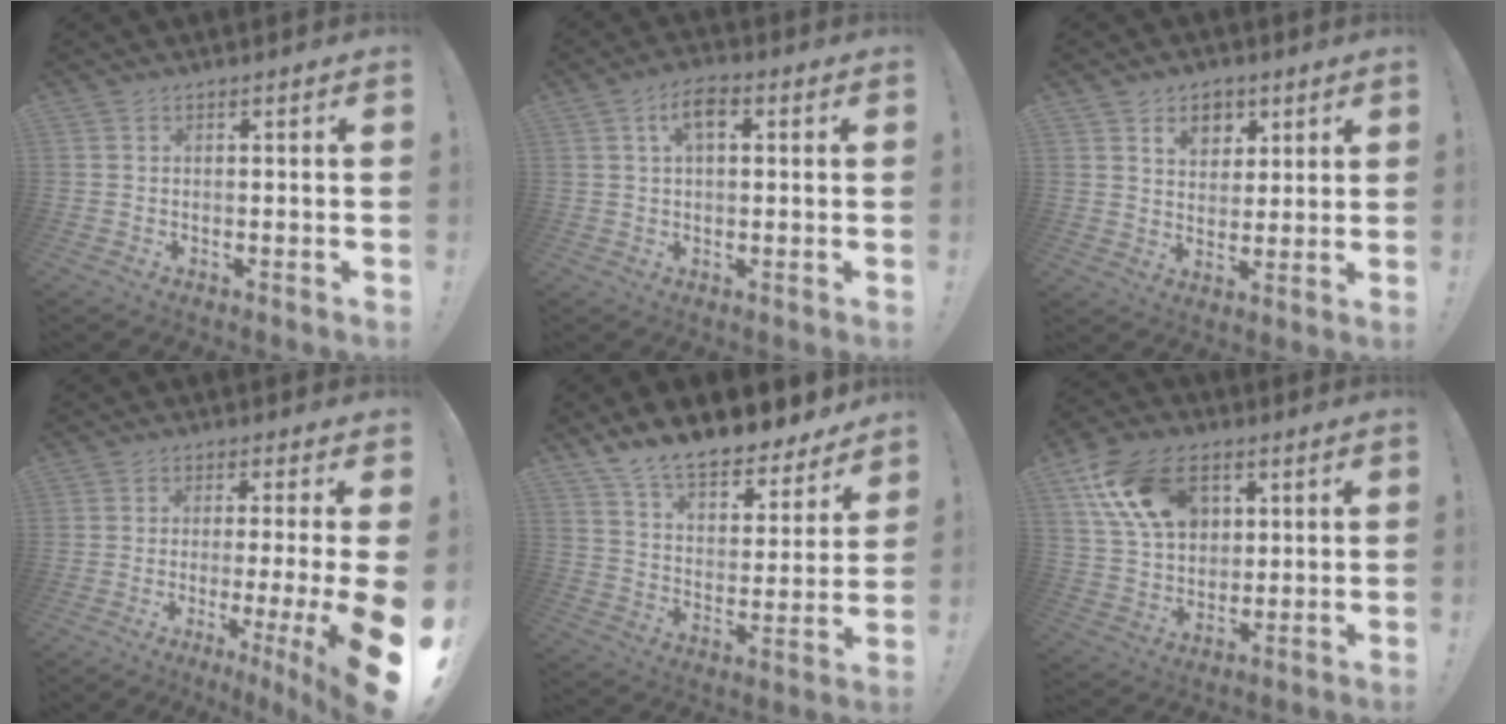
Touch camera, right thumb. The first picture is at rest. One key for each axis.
{"total": 6.3, "fx": 1.9, "fy": 3.4, "fz": 4.9, "tx": -0.082, "ty": 0.010, "tz": 0.032}
{"total": 8.7, "fx": 4.8, "fy": 6.7, "fz": 2.9, "tx": -0.036, "ty": -0.027, "tz": 0.091}
{"total": 11.6, "fx": -2.9, "fy": 0.0, "fz": 11.3, "tx": -0.150, "ty": -0.004, "tz": -0.037}
{"total": 12.7, "fx": 11.0, "fy": 4.1, "fz": 4.7, "tx": -0.084, "ty": -0.094, "tz": 0.196}
{"total": 18.6, "fx": 8.1, "fy": 12.7, "fz": 10.9, "tx": -0.197, "ty": -0.023, "tz": 0.152}